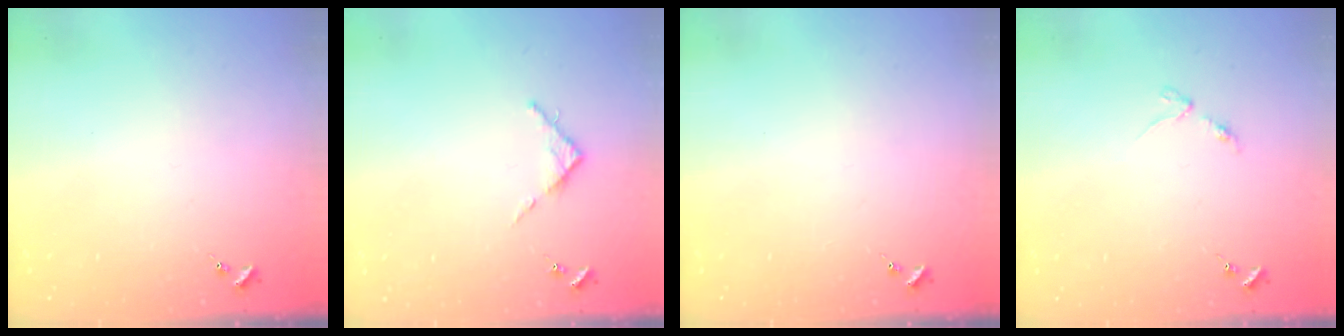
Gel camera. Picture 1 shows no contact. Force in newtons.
{"total": 3.7, "press": 3.7, "slide": 0.5}
{"total": 0.0}
{"total": 2.9, "press": 2.8, "slide": 0.4}